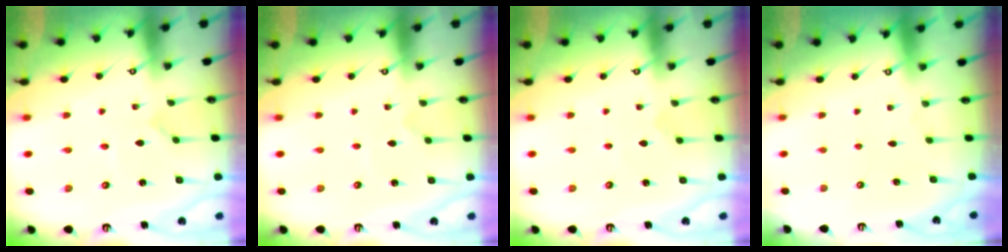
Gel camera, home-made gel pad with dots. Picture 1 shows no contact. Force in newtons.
{"total": 1.7, "press": 1.7, "slide": 0.1}
{"total": 1.6, "press": 1.6, "slide": 0.1}
{"total": 0.0}